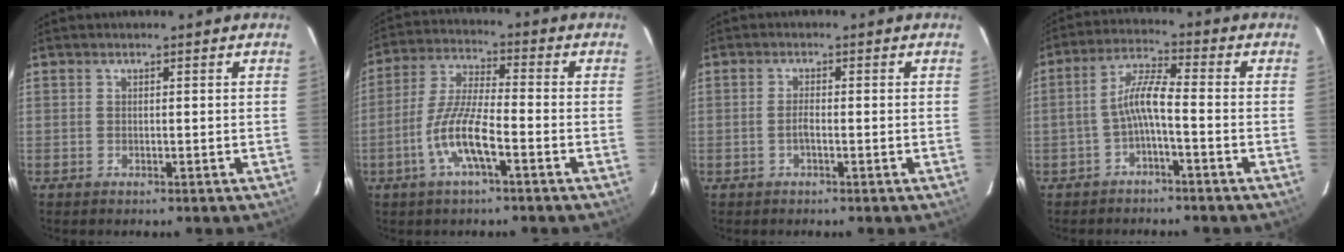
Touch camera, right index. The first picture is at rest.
{"total": 10.1, "force": [-4.4, 1.8, 9.0], "torque": [-0.190, -0.001, -0.087]}
{"total": 1.7, "force": [-0.7, 0.4, 1.5], "torque": [-0.031, 0.003, -0.014]}
{"total": 5.5, "force": [-2.3, 0.6, 5.0], "torque": [-0.116, 0.016, -0.042]}